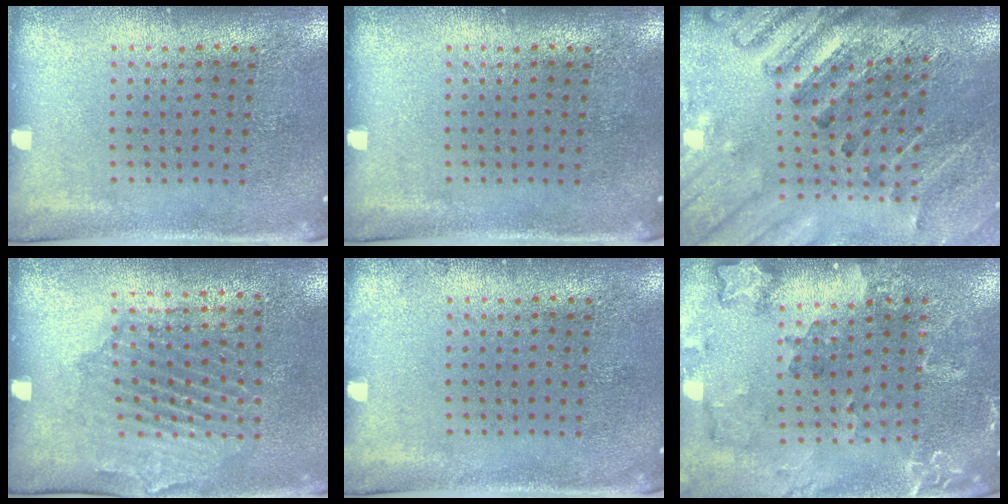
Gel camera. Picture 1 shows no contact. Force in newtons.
{"total": 0.0}
{"total": 3.0, "press": 2.9, "slide": 0.8}
{"total": 1.6, "press": 1.5, "slide": 0.4}
{"total": 0.6, "press": 0.5, "slide": 0.1}
{"total": 1.8, "press": 1.7, "slide": 0.4}